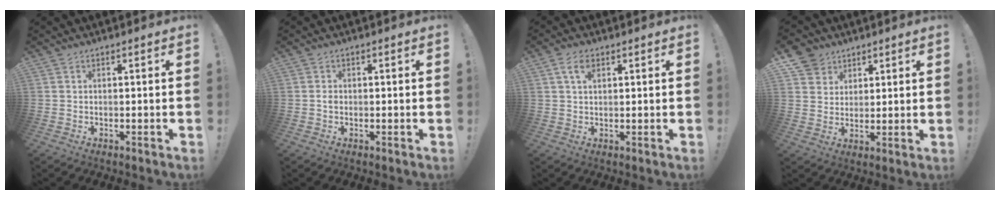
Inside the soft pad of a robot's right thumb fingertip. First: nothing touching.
{"total": 1.1, "force": [-0.3, 0.9, 0.5], "torque": [-0.012, 0.006, -0.006]}
{"total": 4.4, "force": [2.1, 2.4, 3.0], "torque": [-0.055, -0.003, 0.037]}
{"total": 7.5, "force": [4.4, 6.0, 0.9], "torque": [-0.016, -0.032, 0.090]}